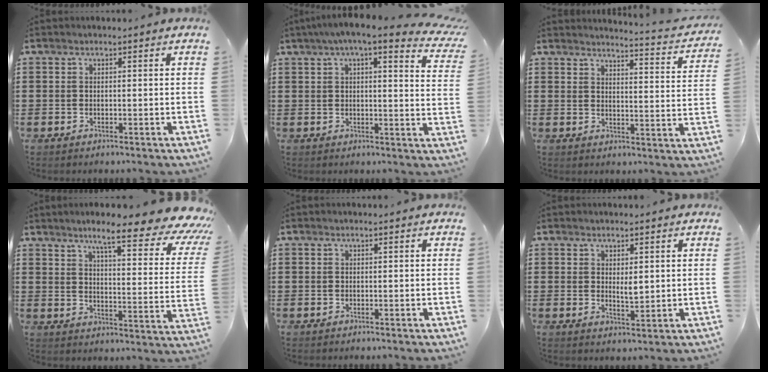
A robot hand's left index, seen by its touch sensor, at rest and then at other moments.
{"total": 5.8, "force": [4.5, 0.0, 3.6], "torque": [-0.079, -0.016, 0.073]}
{"total": 3.3, "force": [3.1, -0.5, 0.9], "torque": [-0.025, -0.031, 0.047]}
{"total": 10.7, "force": [8.1, 0.7, 7.0], "torque": [-0.121, -0.056, 0.123]}
{"total": 0.0}
{"total": 2.7, "force": [1.2, 1.0, 2.2], "torque": [-0.029, -0.005, 0.018]}